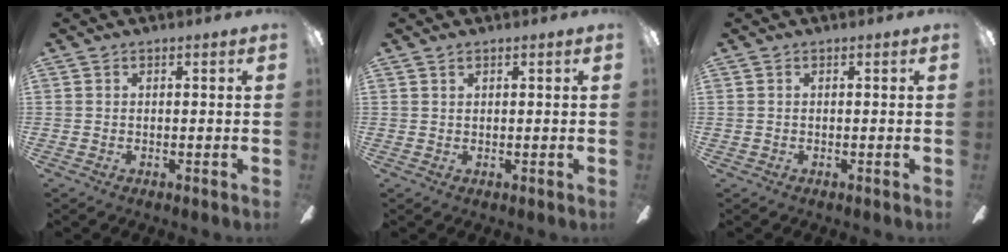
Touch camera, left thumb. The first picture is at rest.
{"total": 0.9, "force": [0.6, 0.5, 0.5], "torque": [-0.011, 0.002, 0.011]}
{"total": 0.0}